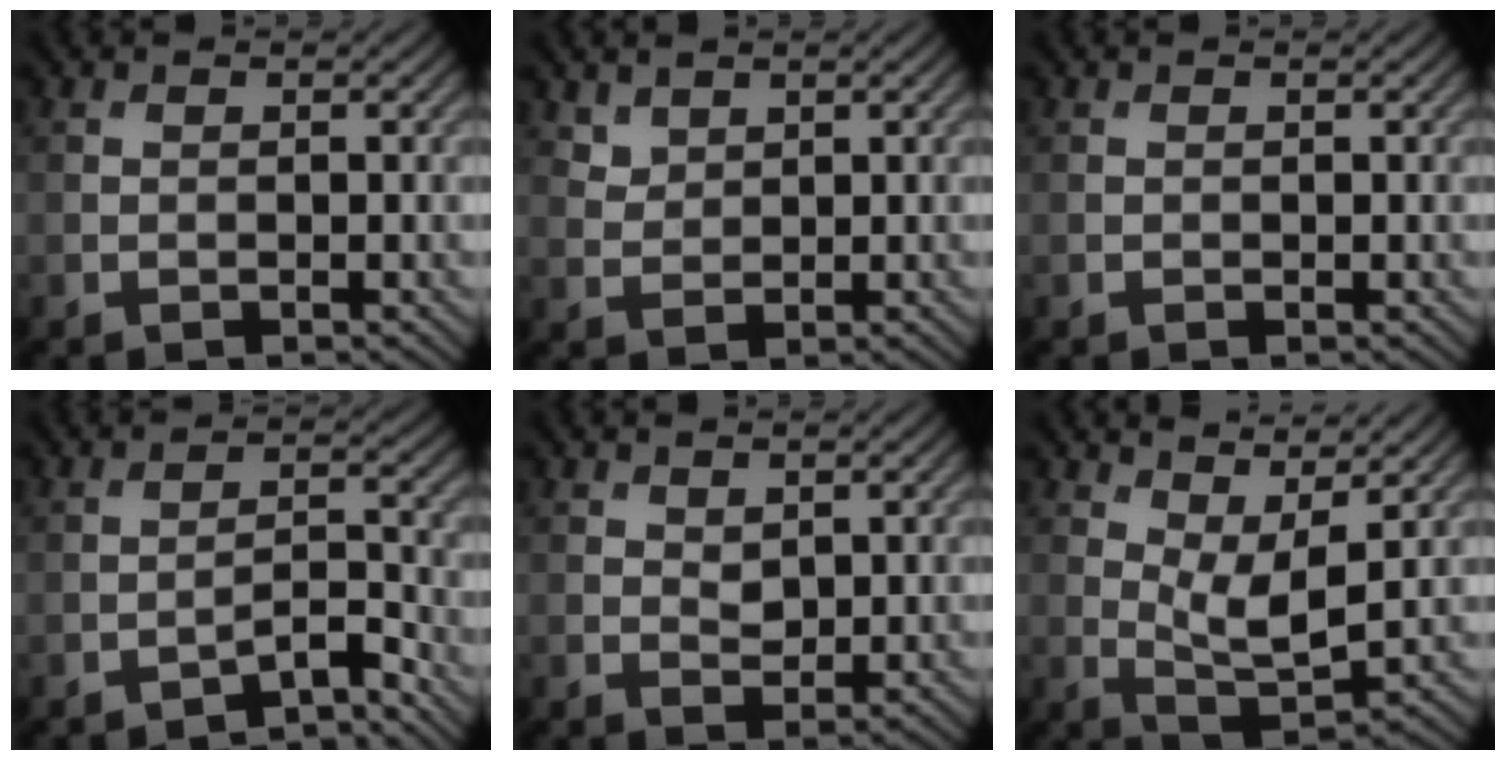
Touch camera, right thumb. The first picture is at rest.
{"total": 2.1, "force": [1.7, 1.1, 0.5], "torque": [-0.015, -0.002, 0.038]}
{"total": 0.0}
{"total": 3.6, "force": [-3.1, 0.6, 1.8], "torque": [-0.029, 0.010, -0.058]}
{"total": 1.5, "force": [0.8, 1.0, 0.9], "torque": [-0.019, -0.004, 0.017]}
{"total": 5.3, "force": [2.8, 1.9, 4.1], "torque": [-0.087, -0.004, 0.054]}